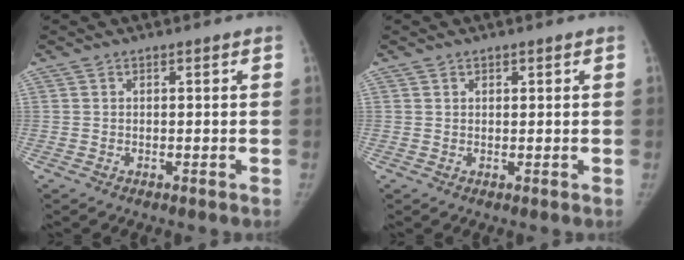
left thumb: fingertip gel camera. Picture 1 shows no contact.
{"total": 0.8, "force": [0.5, 0.6, 0.2], "torque": [0.008, -0.002, 0.006]}